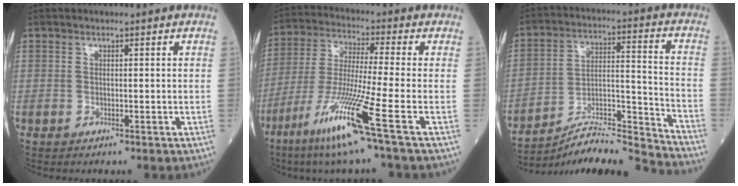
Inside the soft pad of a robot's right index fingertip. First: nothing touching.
{"total": 13.3, "force": [-7.1, -2.0, 11.1], "torque": [-0.226, -0.041, -0.140]}
{"total": 17.3, "force": [-16.7, -1.9, 4.0], "torque": [-0.065, 0.024, -0.273]}